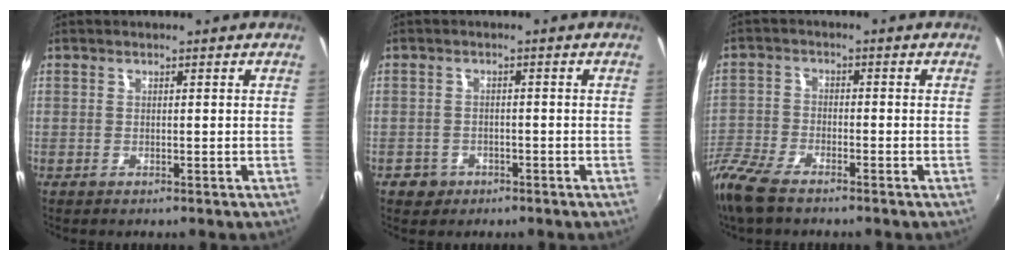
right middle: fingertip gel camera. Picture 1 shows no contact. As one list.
[{"total": 3.2, "force": [-1.7, 2.6, 0.7], "torque": [-0.025, 0.003, -0.025]}, {"total": 9.9, "force": [-7.7, 3.2, 5.3], "torque": [-0.138, -0.025, -0.159]}]